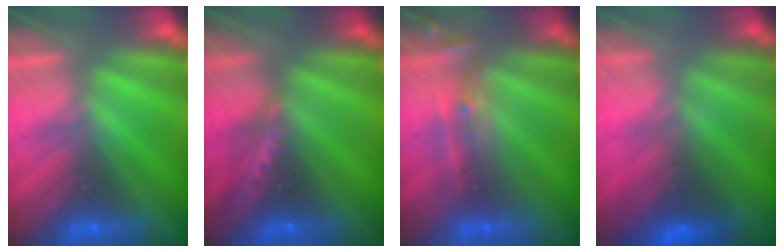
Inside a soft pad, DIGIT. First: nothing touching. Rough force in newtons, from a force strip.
{"total": 3.9}
{"total": 2.5}
{"total": 2.3}